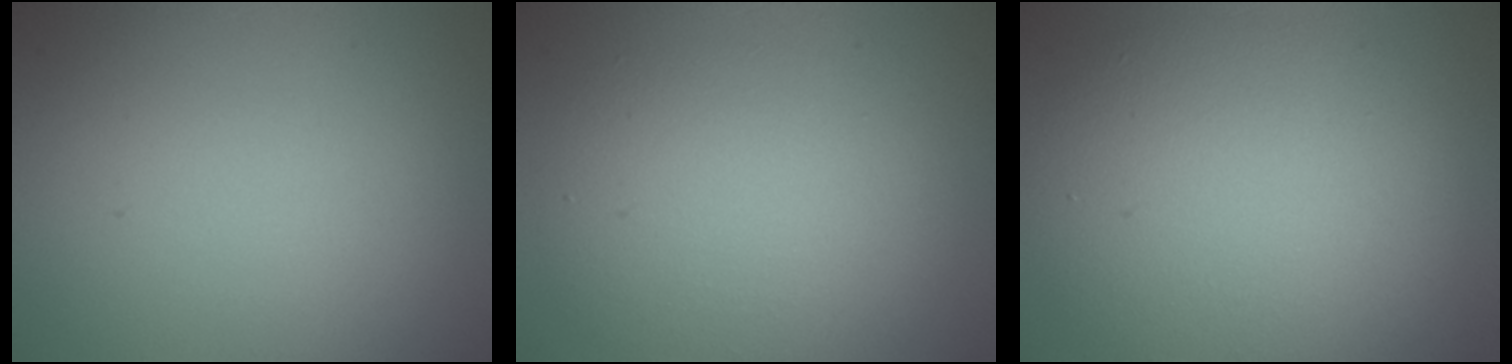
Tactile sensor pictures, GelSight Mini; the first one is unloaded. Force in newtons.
{"total": 4.8, "press": 4.8, "slide": 0.2}
{"total": 7.7, "press": 7.7, "slide": 0.5}